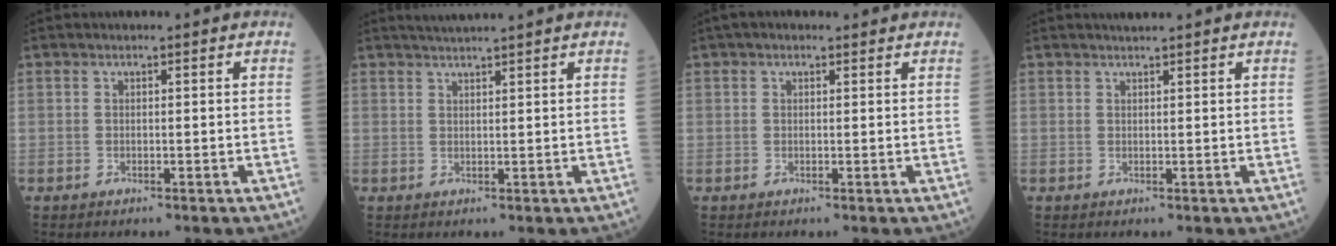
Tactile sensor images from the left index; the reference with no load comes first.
{"total": 4.0, "force": [3.6, -0.8, 1.5], "torque": [-0.018, 0.022, 0.059]}
{"total": 1.8, "force": [1.3, 0.8, 0.7], "torque": [-0.013, 0.023, 0.018]}
{"total": 1.4, "force": [1.3, -0.2, 0.5], "torque": [-0.007, 0.005, 0.026]}